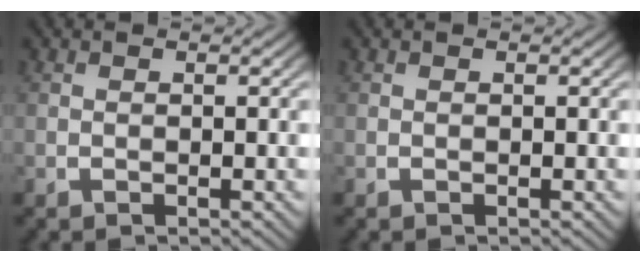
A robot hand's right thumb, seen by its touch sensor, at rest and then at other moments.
{"total": 0.0}